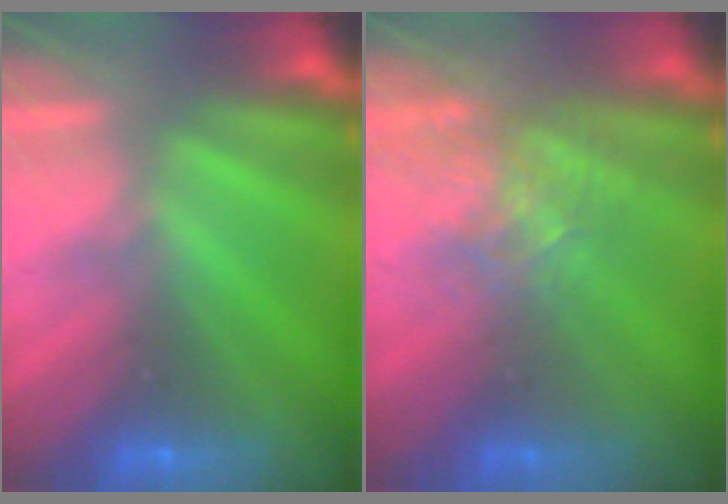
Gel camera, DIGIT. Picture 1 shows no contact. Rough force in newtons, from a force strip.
{"total": 2.6}